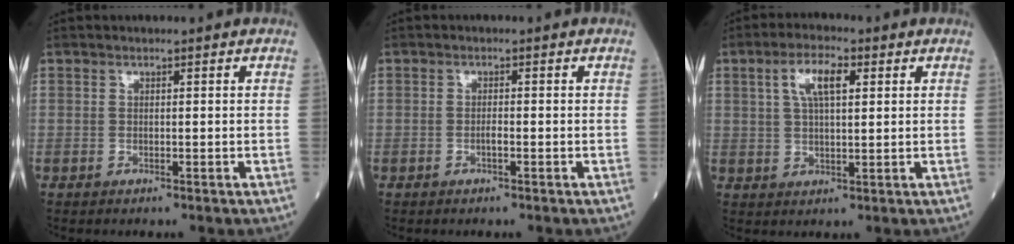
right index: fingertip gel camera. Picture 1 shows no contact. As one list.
[{"total": 1.0, "force": [-0.4, 0.1, 1.0], "torque": [-0.020, 0.000, -0.007]}, {"total": 6.3, "force": [2.3, 1.9, 5.5], "torque": [-0.108, 0.013, 0.045]}]